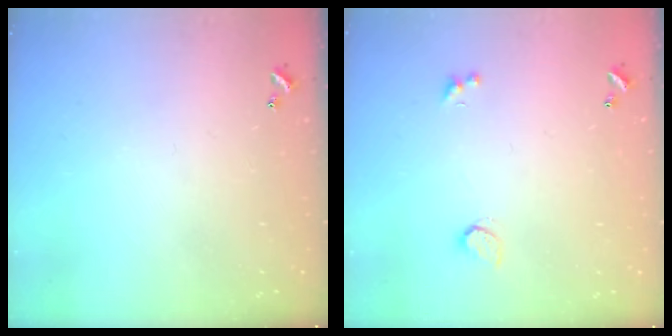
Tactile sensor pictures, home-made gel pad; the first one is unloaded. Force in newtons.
{"total": 1.0, "press": 0.8, "slide": 0.5}